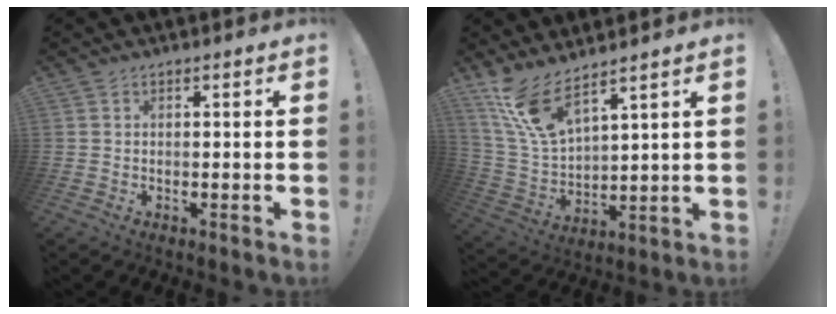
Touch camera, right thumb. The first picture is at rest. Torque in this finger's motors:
{"motor_torque": [1.29, 1.50, 0.34, 0.34, 0.19]}